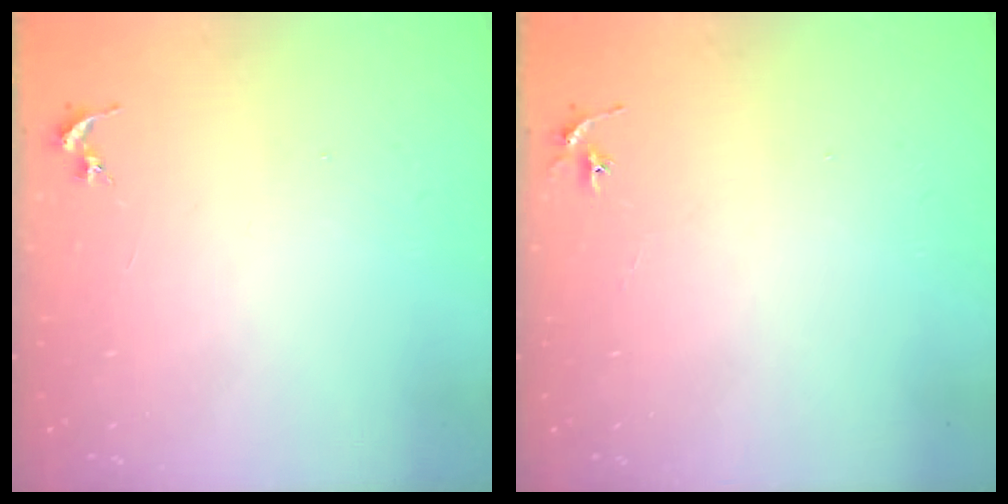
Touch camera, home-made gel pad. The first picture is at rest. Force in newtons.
{"total": 2.9, "press": 2.9, "slide": 0.3}